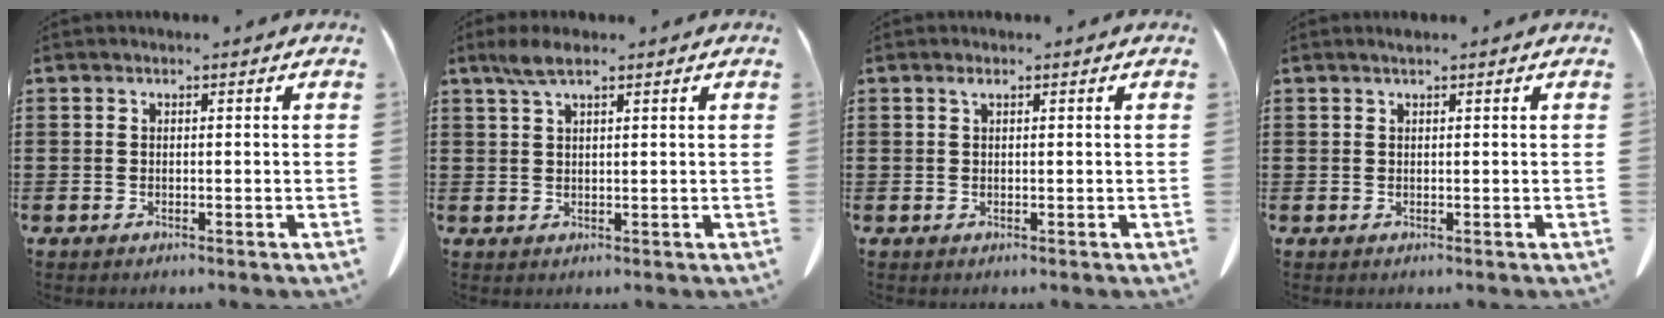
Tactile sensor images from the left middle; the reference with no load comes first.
{"total": 3.4, "force": [2.0, 0.8, 2.6], "torque": [-0.056, 0.002, 0.037]}
{"total": 0.9, "force": [0.4, 0.3, 0.7], "torque": [-0.016, 0.003, 0.007]}
{"total": 0.6, "force": [0.5, 0.0, 0.5], "torque": [-0.011, -0.002, 0.009]}